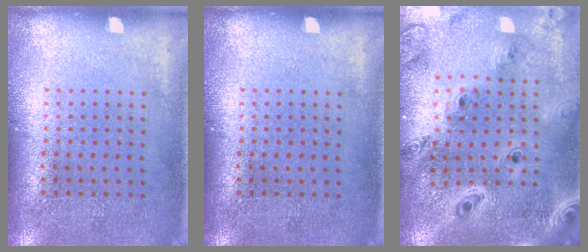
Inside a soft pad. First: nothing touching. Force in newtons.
{"total": 0.0}
{"total": 2.6, "press": 2.3, "slide": 1.2}